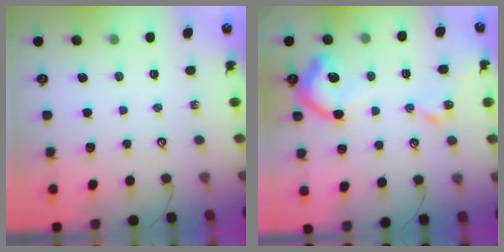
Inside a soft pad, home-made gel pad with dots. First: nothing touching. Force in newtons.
{"total": 11.9, "press": 11.8, "slide": 1.5}